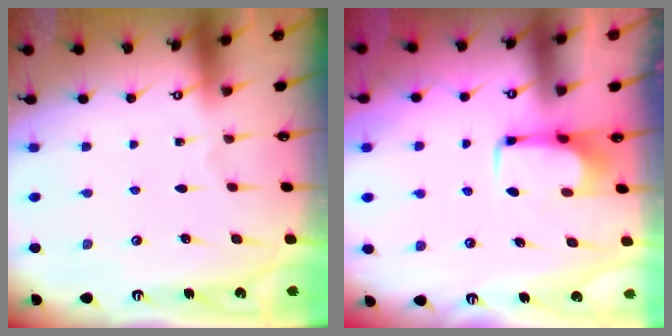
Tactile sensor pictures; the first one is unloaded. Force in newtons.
{"total": 1.7, "press": 1.6, "slide": 0.4}